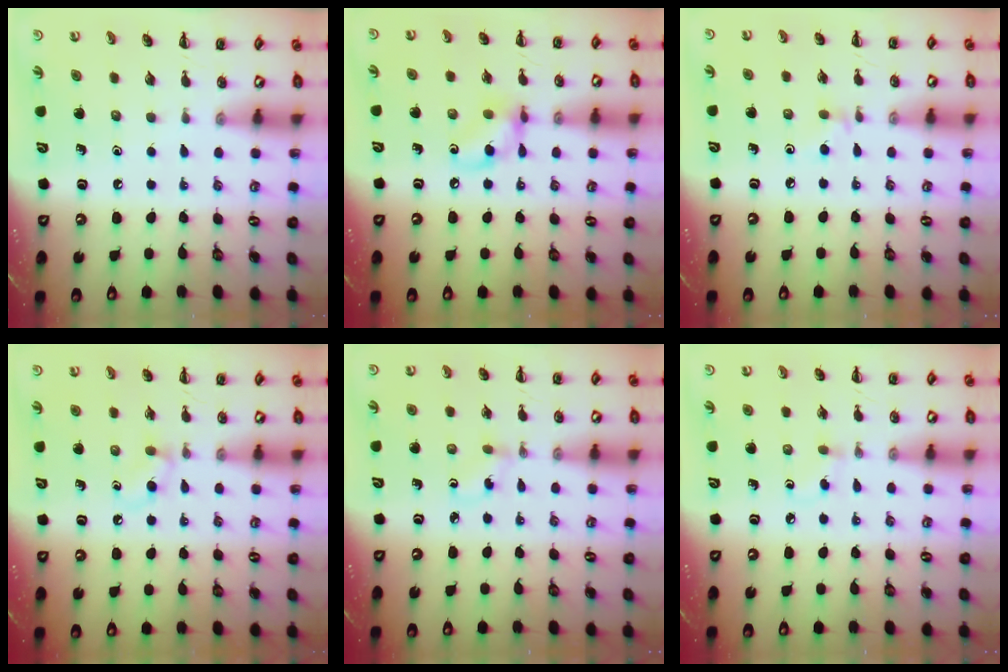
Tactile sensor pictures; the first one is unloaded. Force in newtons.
{"total": 8.5, "press": 8.5, "slide": 0.7}
{"total": 2.9, "press": 2.7, "slide": 1.2}
{"total": 4.1, "press": 3.9, "slide": 1.5}
{"total": 1.4, "press": 1.2, "slide": 0.7}
{"total": 2.6, "press": 2.4, "slide": 1.2}